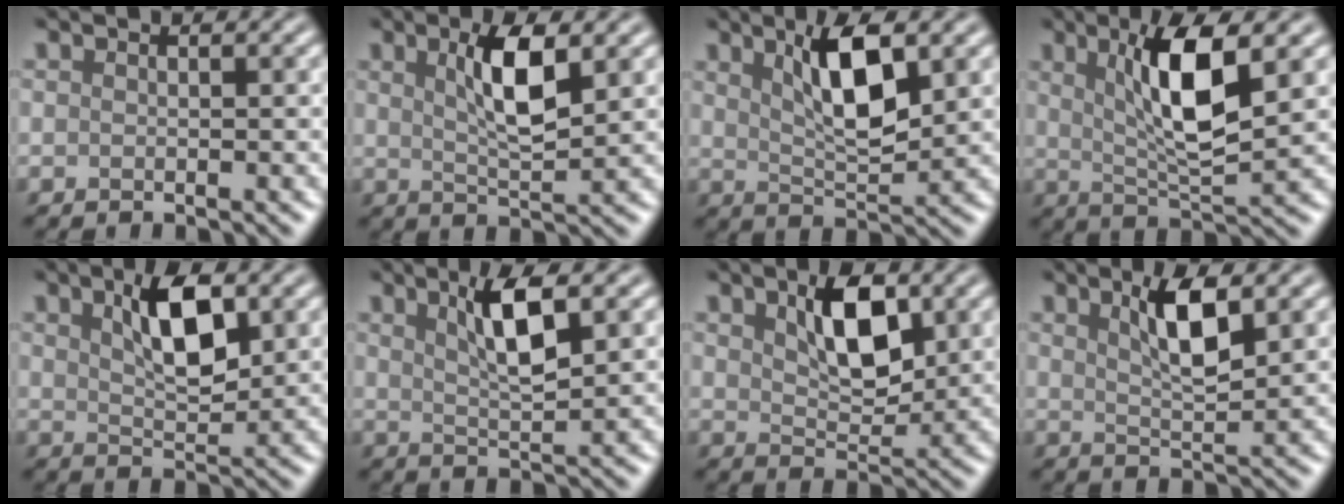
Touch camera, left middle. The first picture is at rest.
{"total": 4.3, "force": [1.2, 1.0, 4.0], "torque": [-0.075, -0.003, 0.027]}
{"total": 5.7, "force": [2.0, 1.8, 5.1], "torque": [-0.091, -0.005, 0.041]}
{"total": 6.8, "force": [1.7, 1.5, 6.4], "torque": [-0.110, -0.006, 0.040]}
{"total": 4.8, "force": [1.6, 1.9, 4.1], "torque": [-0.076, 0.001, 0.032]}
{"total": 4.2, "force": [1.5, 0.8, 3.8], "torque": [-0.072, -0.002, 0.034]}
{"total": 4.9, "force": [1.8, 2.3, 4.0], "torque": [-0.073, 0.000, 0.036]}
{"total": 3.9, "force": [1.5, 1.0, 3.5], "torque": [-0.064, -0.003, 0.032]}